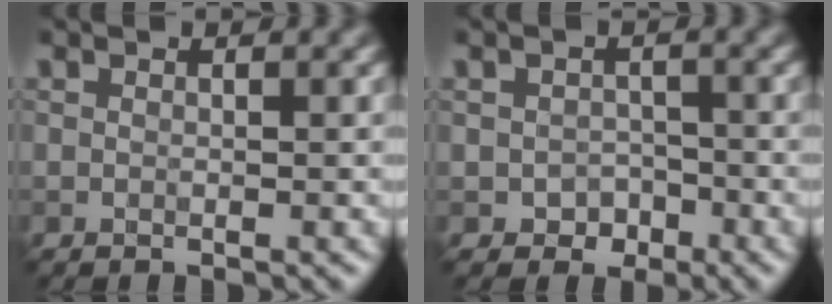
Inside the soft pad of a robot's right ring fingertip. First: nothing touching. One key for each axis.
{"total": 1.8, "fx": -0.9, "fy": 1.5, "fz": 0.2, "tx": 0.010, "ty": 0.003, "tz": -0.019}